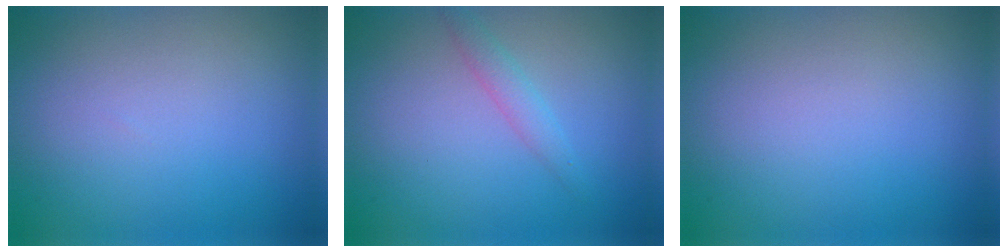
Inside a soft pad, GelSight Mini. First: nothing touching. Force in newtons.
{"total": 1.5, "press": 1.5, "slide": 0.1}
{"total": 0.0}